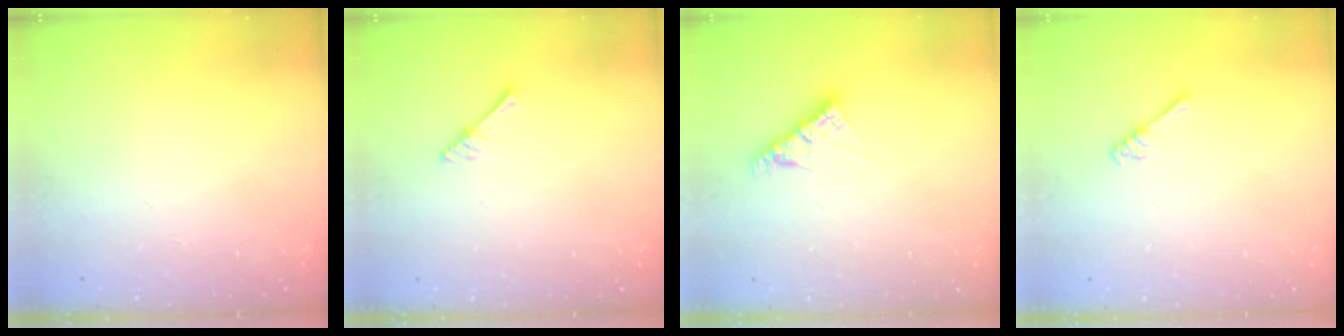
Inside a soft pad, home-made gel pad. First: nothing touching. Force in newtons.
{"total": 3.0, "press": 3.0, "slide": 0.3}
{"total": 7.8, "press": 7.7, "slide": 0.8}
{"total": 2.6, "press": 2.6, "slide": 0.3}